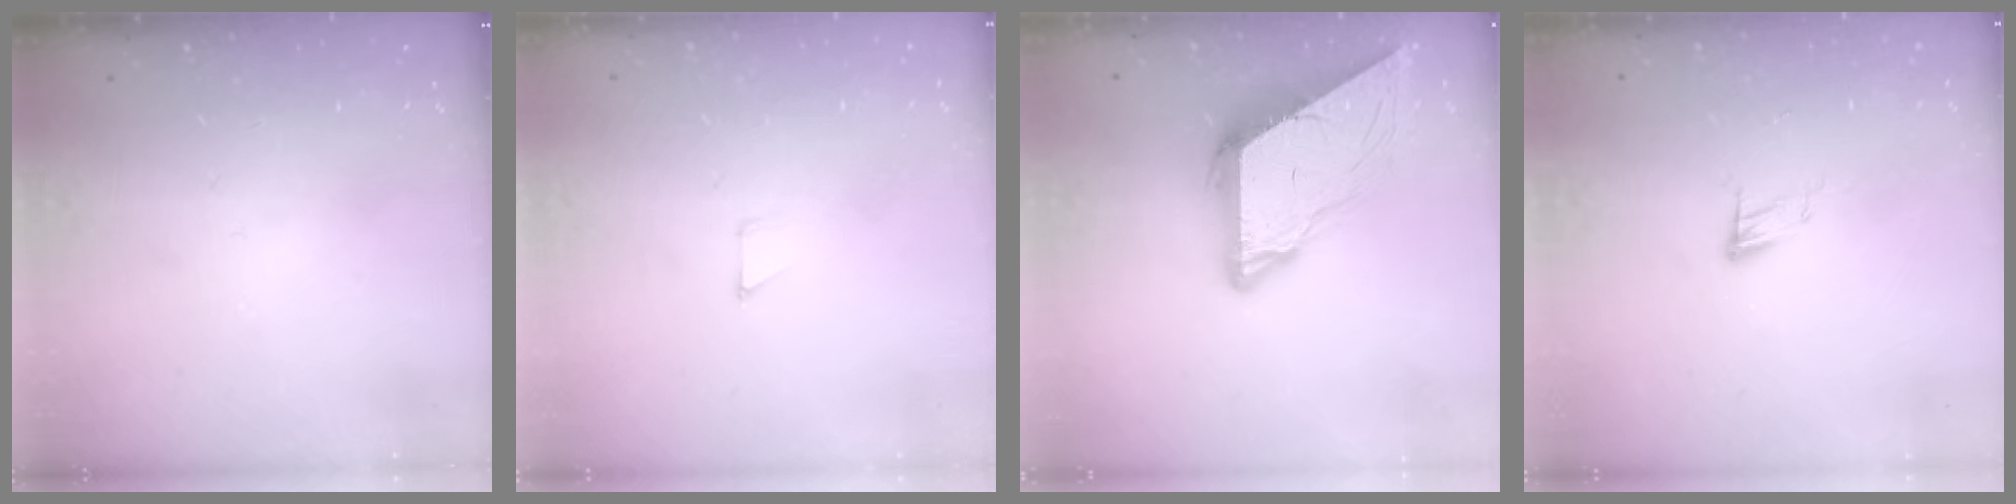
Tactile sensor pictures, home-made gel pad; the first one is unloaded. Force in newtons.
{"total": 2.6, "press": 2.6, "slide": 0.2}
{"total": 9.3, "press": 9.2, "slide": 0.8}
{"total": 6.2, "press": 6.2, "slide": 0.6}